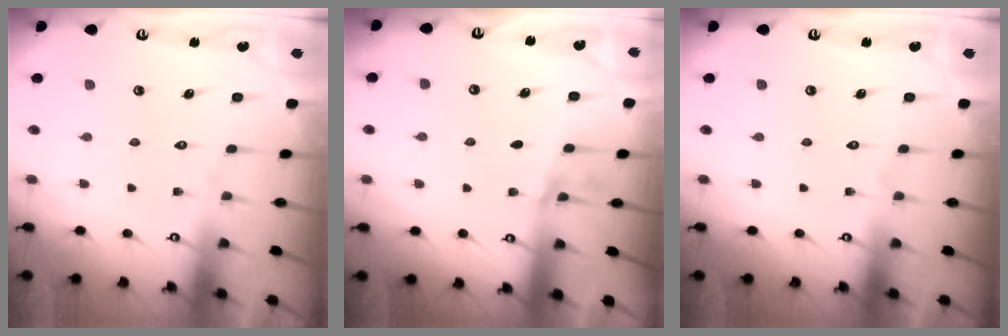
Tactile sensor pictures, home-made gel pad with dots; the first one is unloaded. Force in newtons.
{"total": 1.3, "press": 1.2, "slide": 0.3}
{"total": 0.0}